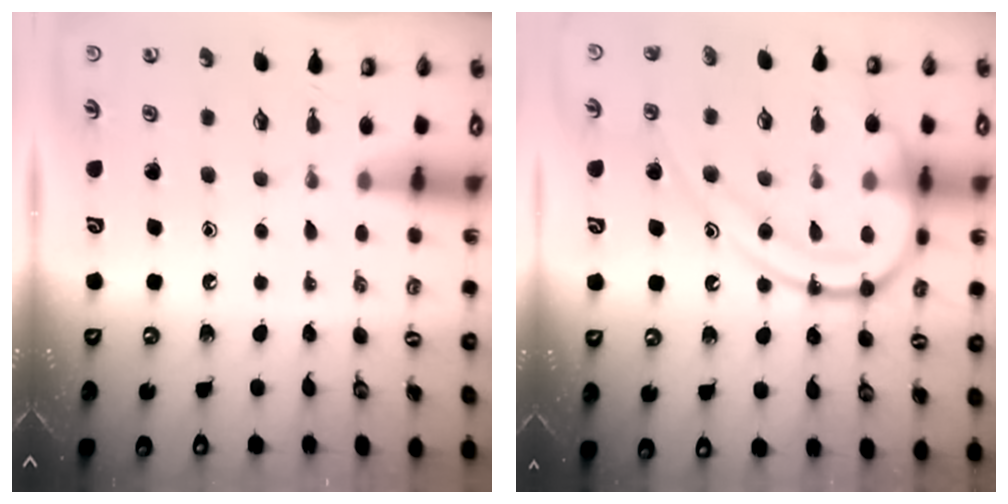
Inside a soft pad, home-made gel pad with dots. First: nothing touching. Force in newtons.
{"total": 18.0, "press": 17.9, "slide": 1.7}